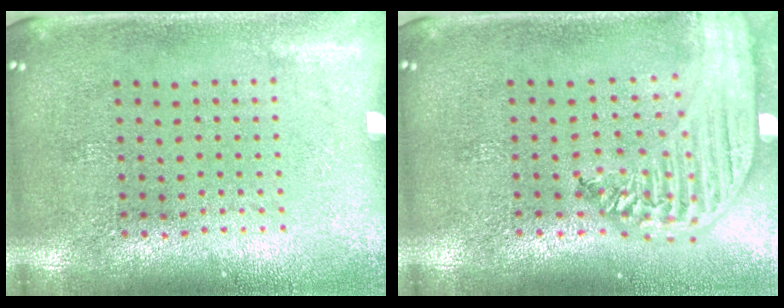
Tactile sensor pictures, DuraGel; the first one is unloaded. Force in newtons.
{"total": 2.7, "press": 2.2, "slide": 1.5}